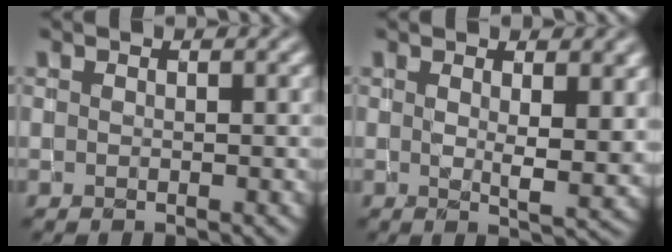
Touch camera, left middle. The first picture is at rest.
{"total": 4.2, "force": [1.6, 1.3, 3.6], "torque": [-0.053, -0.011, 0.029]}